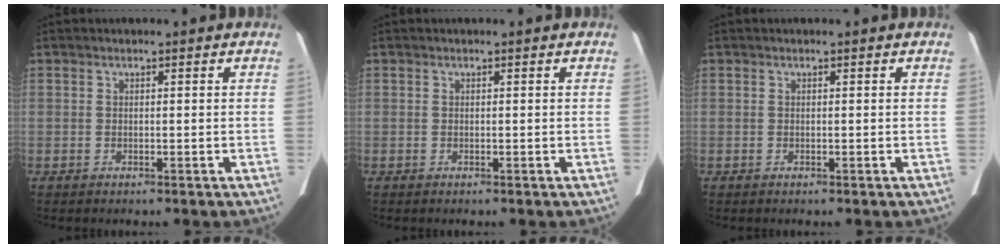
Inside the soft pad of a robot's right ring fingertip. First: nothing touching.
{"total": 0.0}
{"total": 0.0}